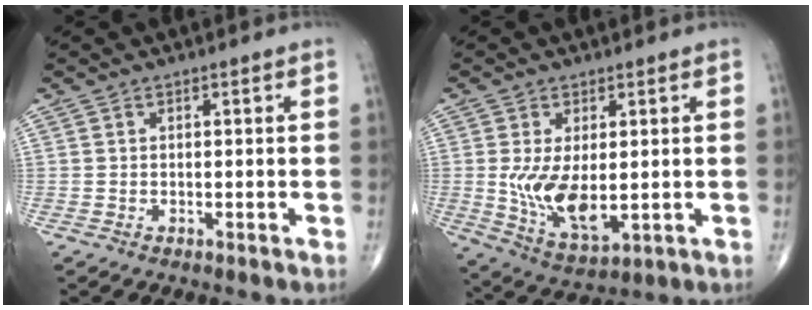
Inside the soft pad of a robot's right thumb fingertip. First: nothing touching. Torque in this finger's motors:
{"motor_torque": [1.85, 1.07, 0.78, -0.46, 0.34]}